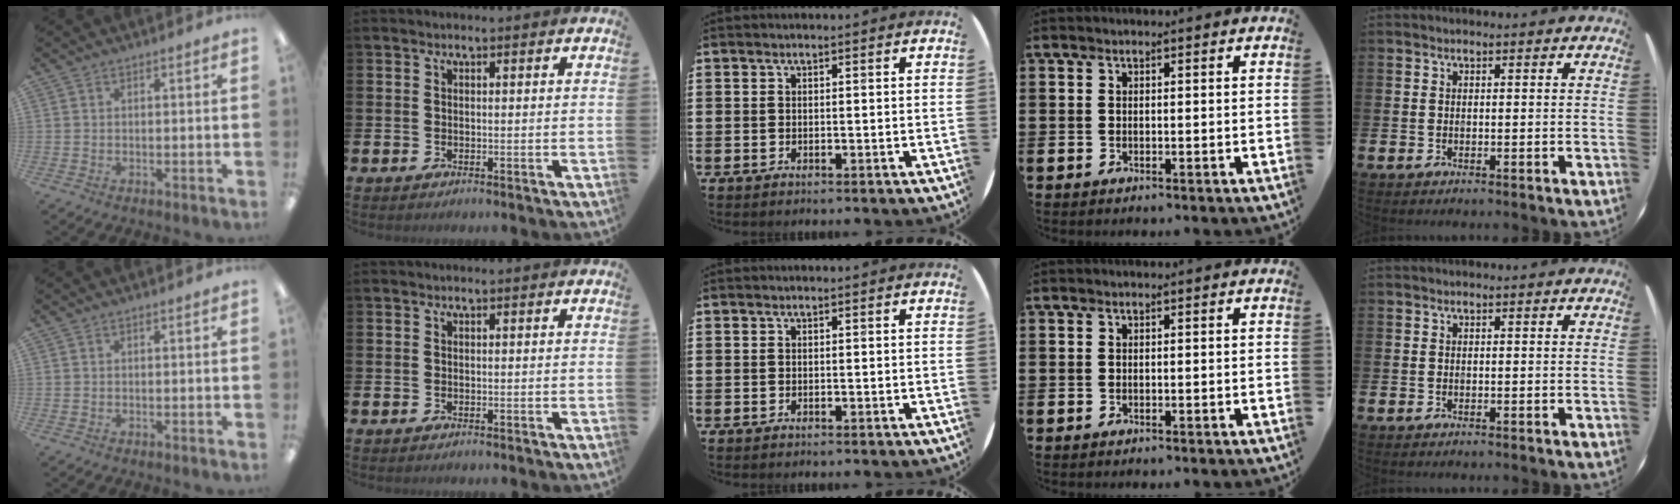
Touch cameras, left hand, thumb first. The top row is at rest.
{}